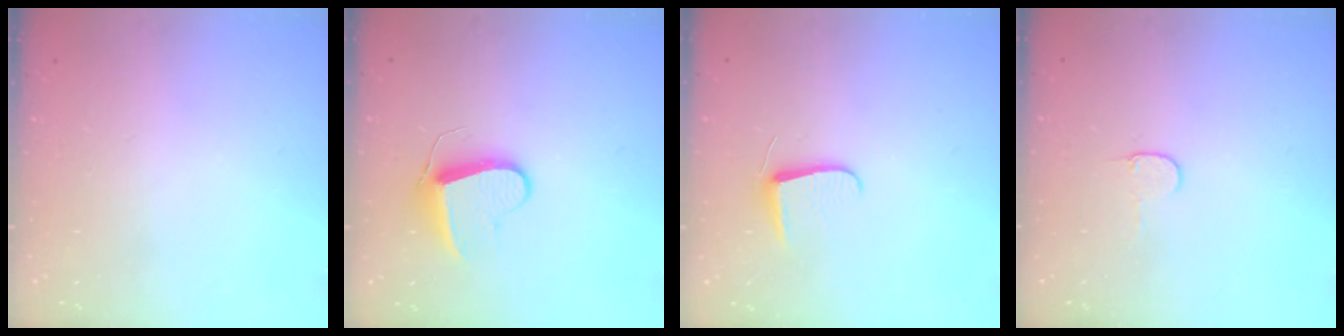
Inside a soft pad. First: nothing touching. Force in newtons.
{"total": 9.4, "press": 9.4, "slide": 0.7}
{"total": 6.2, "press": 6.1, "slide": 0.7}
{"total": 3.8, "press": 3.8, "slide": 0.4}